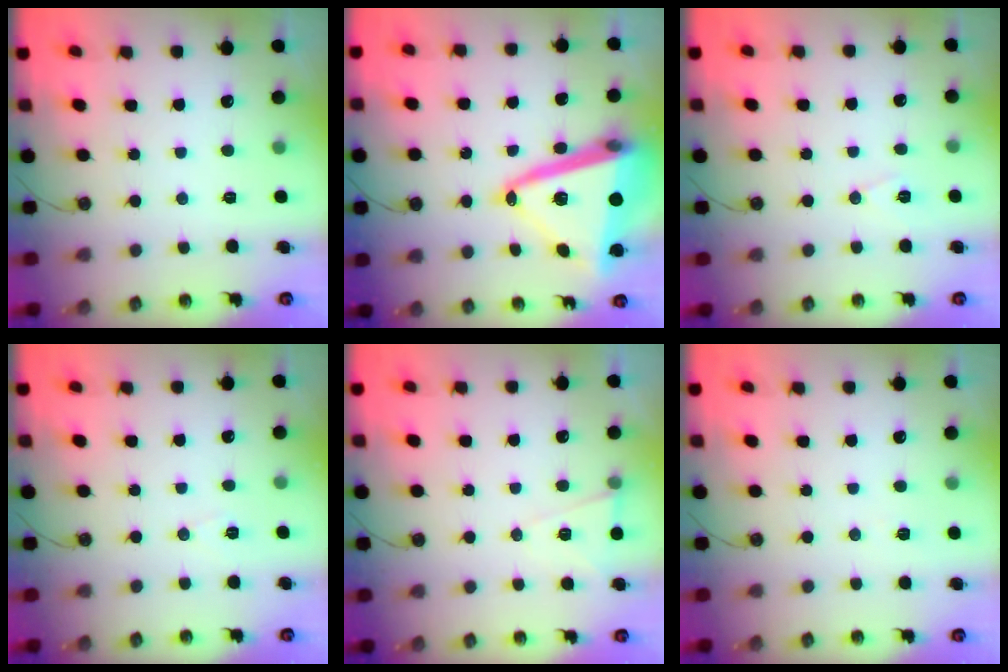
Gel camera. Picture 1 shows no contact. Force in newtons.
{"total": 21.0, "press": 20.8, "slide": 2.6}
{"total": 6.7, "press": 4.9, "slide": 4.6}
{"total": 5.6, "press": 3.4, "slide": 4.5}
{"total": 6.9, "press": 5.3, "slide": 4.5}
{"total": 2.3, "press": 1.3, "slide": 1.9}